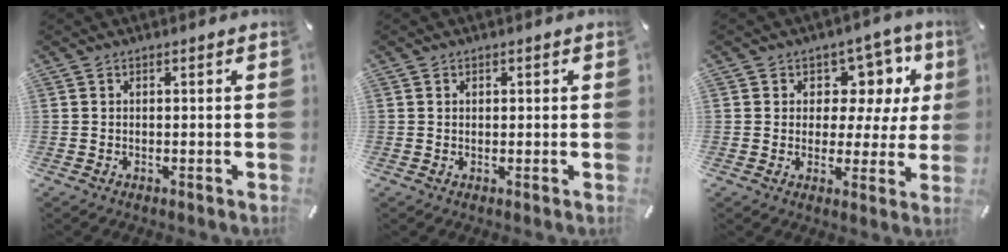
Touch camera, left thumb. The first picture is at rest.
{"total": 0.9, "force": [0.2, 0.9, 0.1], "torque": [0.005, 0.001, 0.001]}
{"total": 10.2, "force": [4.3, 7.8, 4.9], "torque": [-0.057, -0.032, 0.076]}